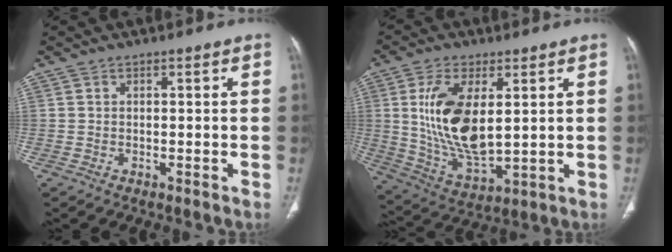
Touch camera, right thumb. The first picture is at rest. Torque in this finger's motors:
{"motor_torque": [1.32, 3.69, 1.99, 0.21, 0.59]}